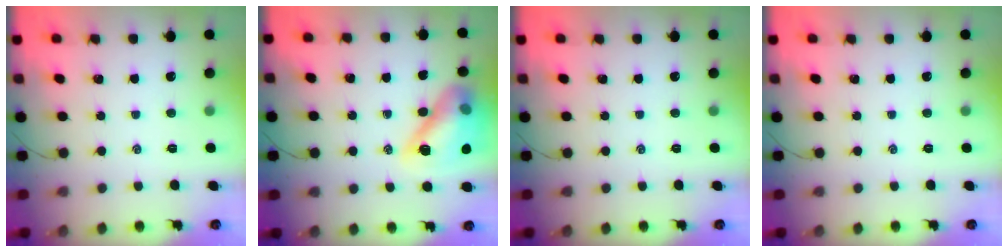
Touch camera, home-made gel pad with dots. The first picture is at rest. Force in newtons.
{"total": 16.6, "press": 16.5, "slide": 2.6}
{"total": 0.0}
{"total": 0.0}